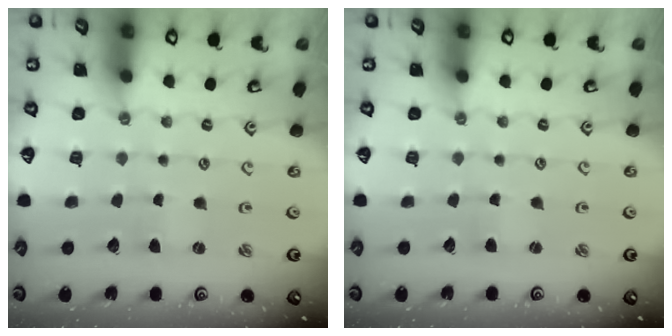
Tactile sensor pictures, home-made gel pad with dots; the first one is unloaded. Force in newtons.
{"total": 2.4, "press": 2.4, "slide": 0.5}